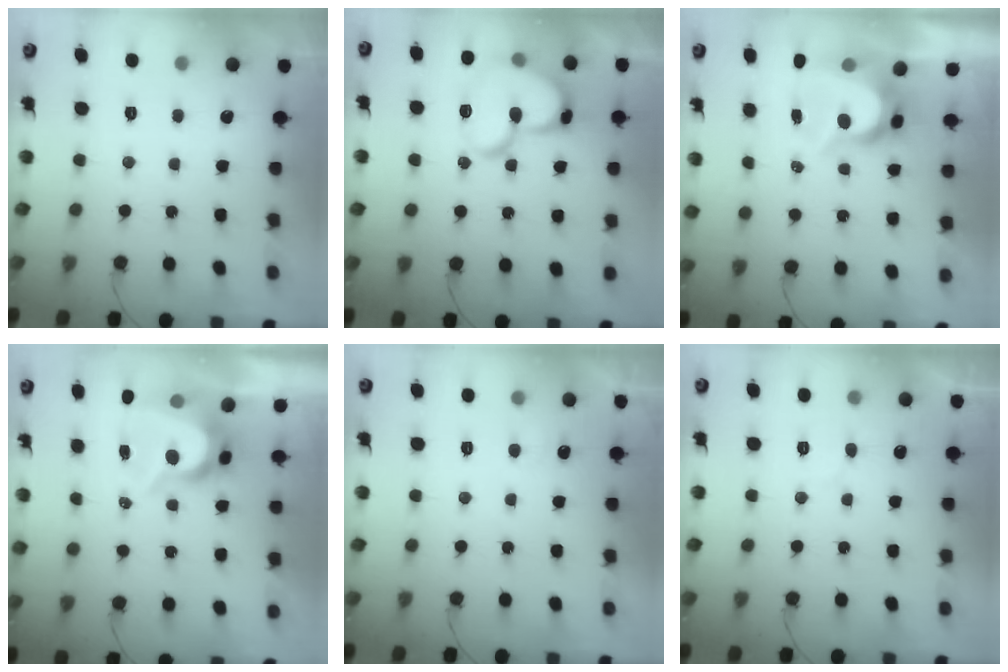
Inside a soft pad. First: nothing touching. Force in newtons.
{"total": 17.5, "press": 17.4, "slide": 2.1}
{"total": 8.7, "press": 8.6, "slide": 0.5}
{"total": 9.4, "press": 9.4, "slide": 0.9}
{"total": 4.3, "press": 4.3, "slide": 0.5}
{"total": 5.2, "press": 5.2, "slide": 0.3}